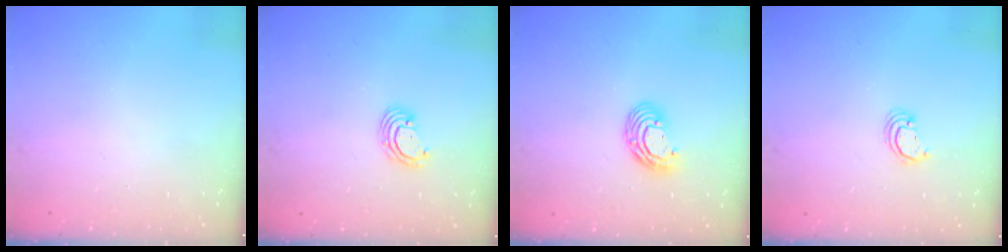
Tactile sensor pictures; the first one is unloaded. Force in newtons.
{"total": 3.1, "press": 3.1, "slide": 0.1}
{"total": 8.4, "press": 8.3, "slide": 1.5}
{"total": 2.3, "press": 2.3, "slide": 0.3}